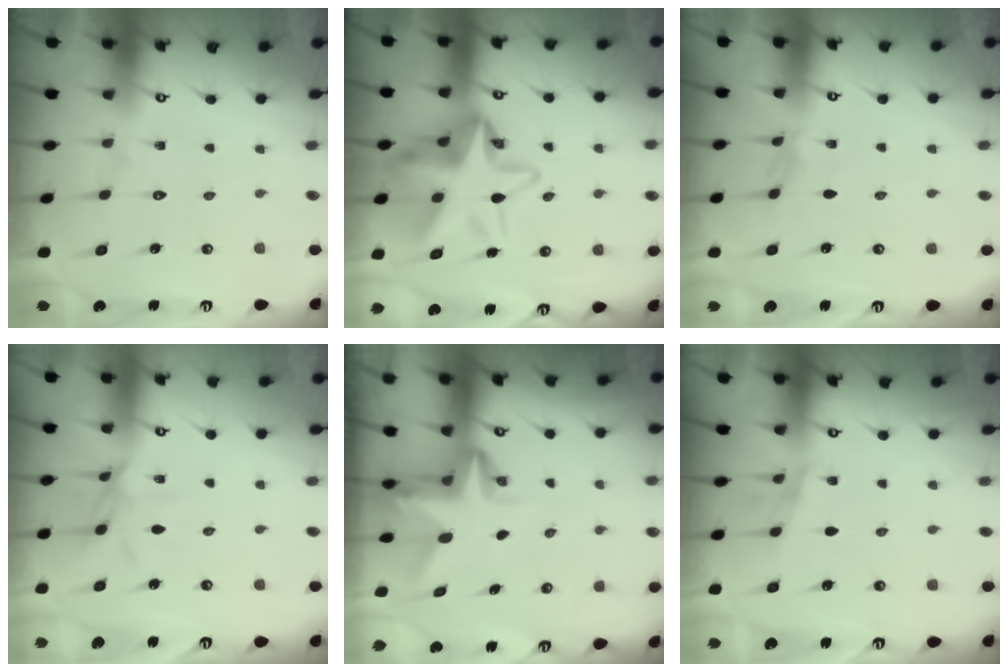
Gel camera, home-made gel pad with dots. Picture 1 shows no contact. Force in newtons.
{"total": 14.4, "press": 14.0, "slide": 3.6}
{"total": 2.5, "press": 2.5, "slide": 0.5}
{"total": 6.7, "press": 6.7, "slide": 0.2}
{"total": 3.5, "press": 3.5, "slide": 0.3}
{"total": 5.0, "press": 4.3, "slide": 2.6}